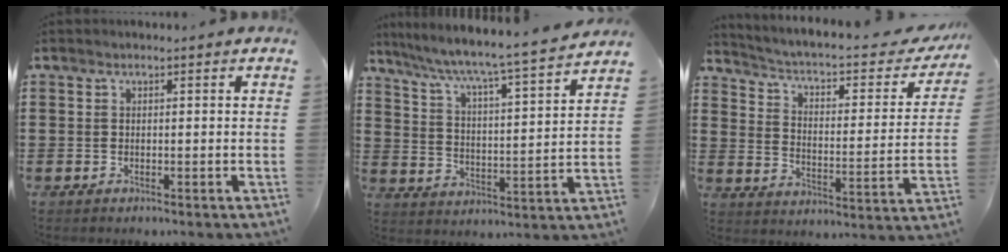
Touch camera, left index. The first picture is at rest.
{"total": 5.3, "force": [4.6, -0.8, 2.4], "torque": [-0.068, -0.046, 0.066]}
{"total": 3.4, "force": [2.4, 0.6, 2.3], "torque": [-0.060, -0.027, 0.029]}